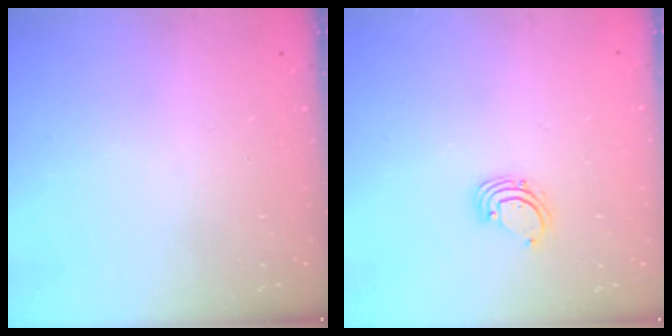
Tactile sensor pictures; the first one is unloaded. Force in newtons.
{"total": 1.6, "press": 1.6, "slide": 0.1}